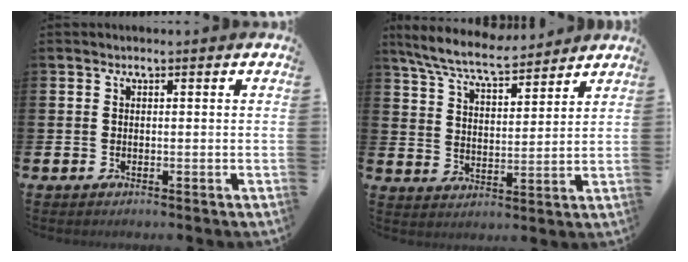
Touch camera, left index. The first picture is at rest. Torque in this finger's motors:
{"motor_torque": [1.08, -1.06, 0.57, 0.21]}